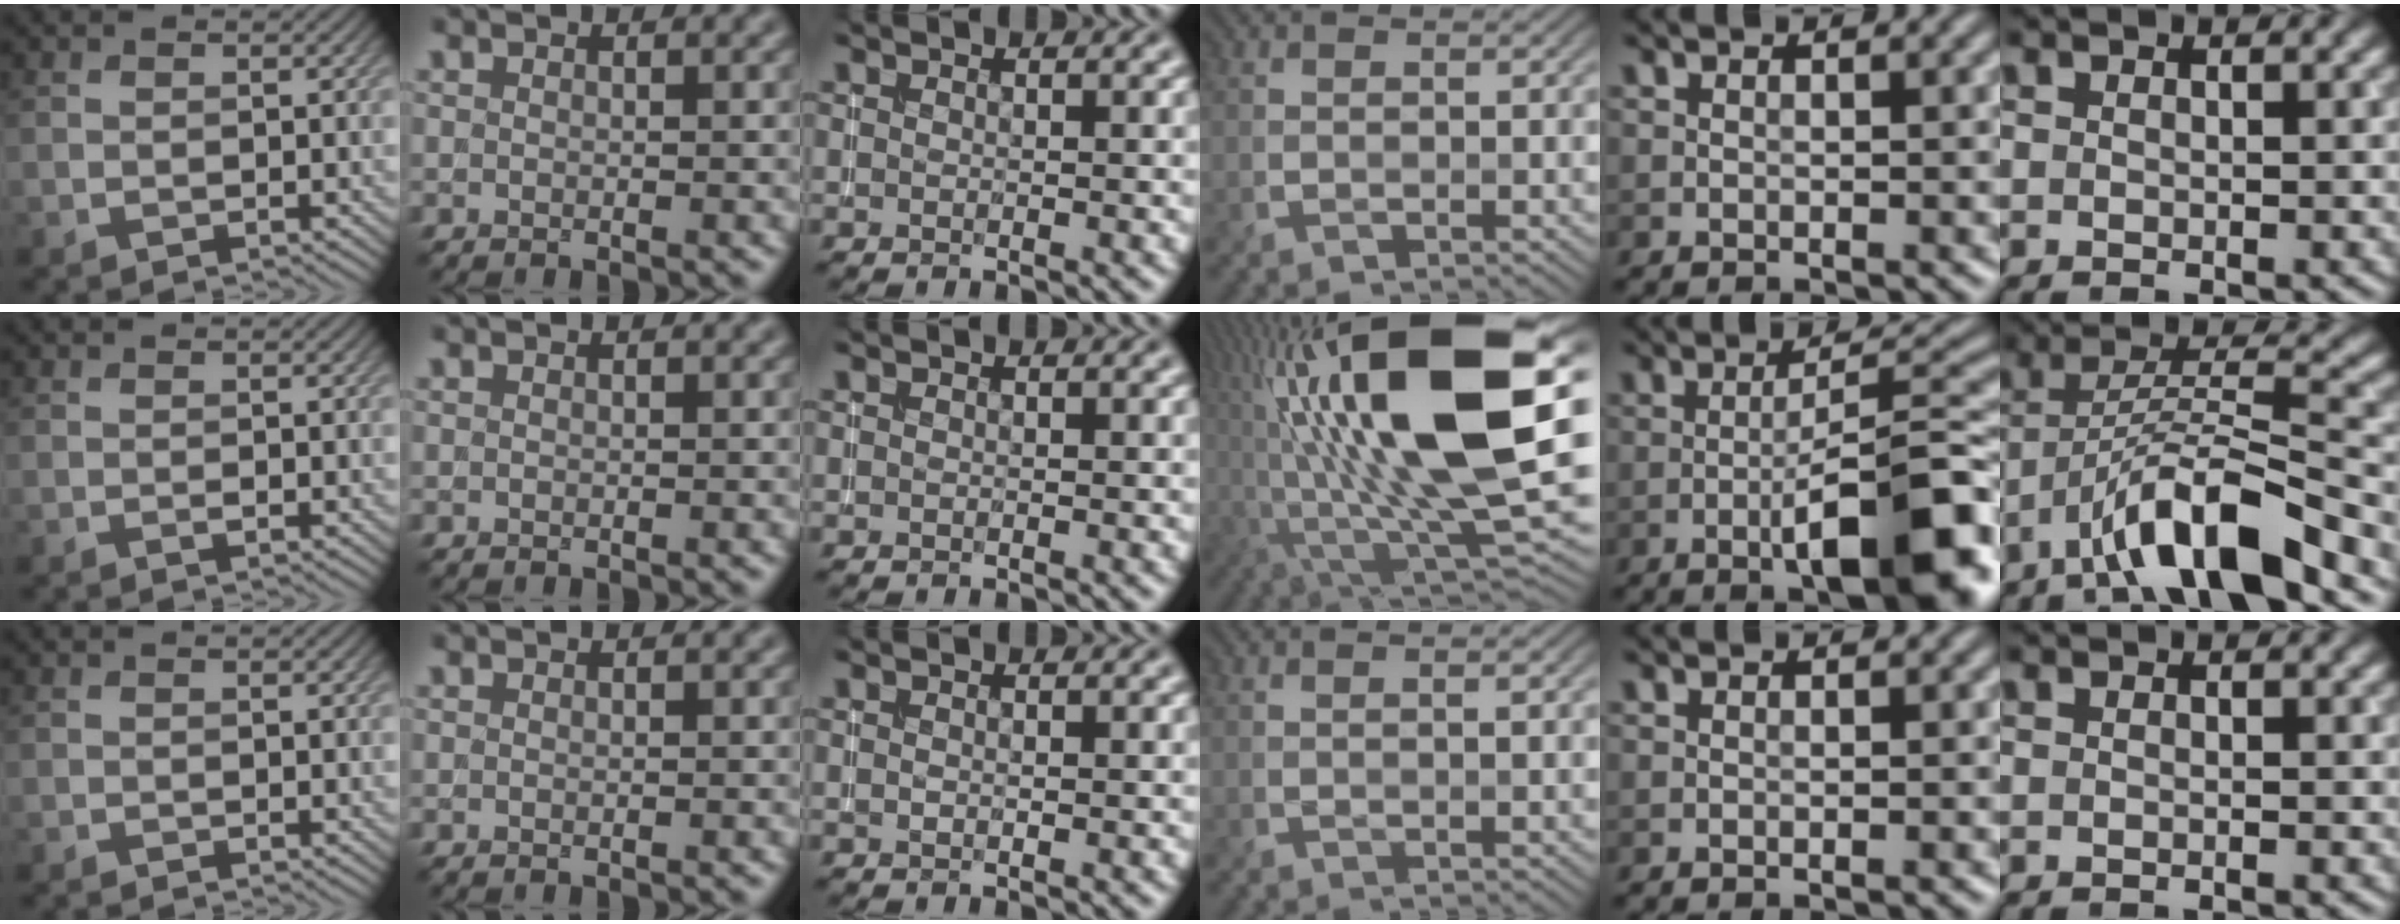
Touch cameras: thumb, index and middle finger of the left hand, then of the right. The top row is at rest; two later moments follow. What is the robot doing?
{"motion": "insert", "object": "backpack"}